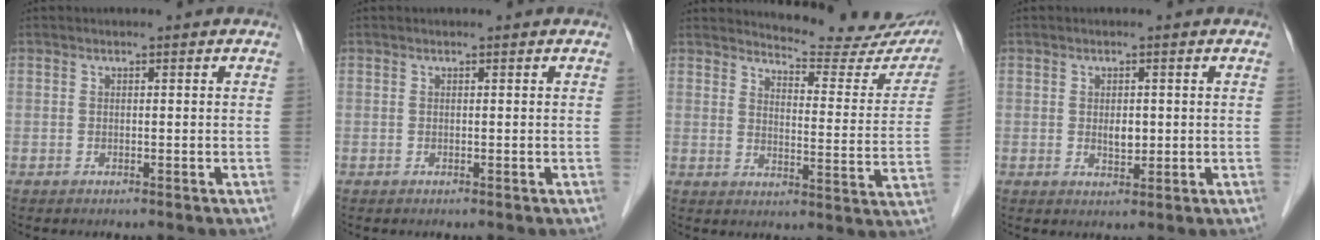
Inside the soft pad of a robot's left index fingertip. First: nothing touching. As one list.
[{"total": 0.0}, {"total": 16.9, "force": [16.2, 2.6, 4.3], "torque": [-0.042, -0.077, 0.176]}, {"total": 2.3, "force": [0.1, 1.2, 1.9], "torque": [-0.034, -0.002, 0.004]}]